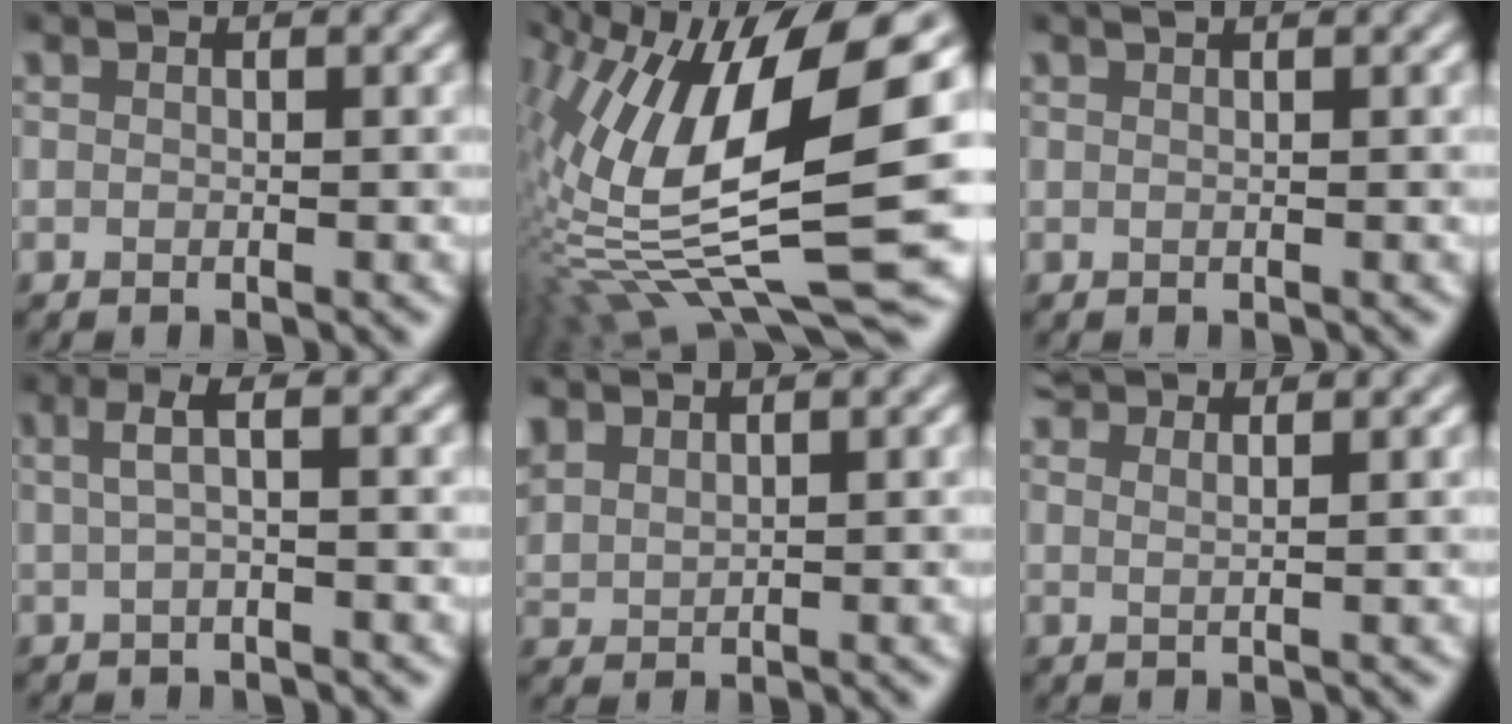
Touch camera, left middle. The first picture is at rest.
{"total": 16.6, "force": [0.4, 5.7, 15.6], "torque": [-0.299, 0.007, 0.002]}
{"total": 1.5, "force": [0.9, 0.7, 1.0], "torque": [-0.004, -0.004, -0.003]}
{"total": 2.5, "force": [0.3, 0.7, 2.3], "torque": [-0.040, 0.009, 0.002]}
{"total": 2.3, "force": [1.9, 1.0, 0.9], "torque": [-0.028, 0.007, 0.043]}
{"total": 3.0, "force": [2.3, 1.0, 1.6], "torque": [-0.011, 0.013, 0.012]}